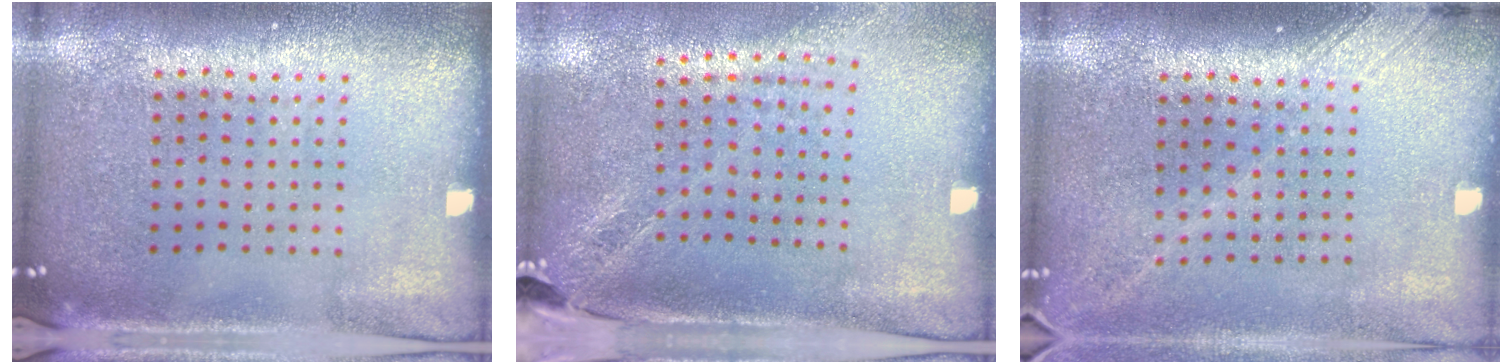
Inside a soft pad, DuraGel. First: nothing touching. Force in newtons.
{"total": 1.8, "press": 1.5, "slide": 1.1}
{"total": 1.7, "press": 1.3, "slide": 1.1}